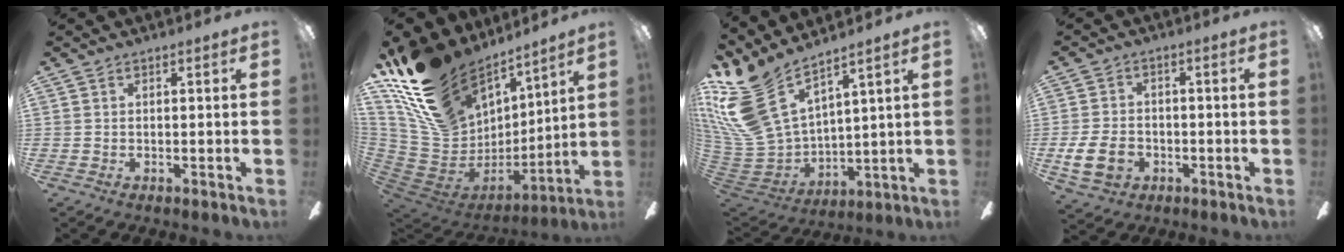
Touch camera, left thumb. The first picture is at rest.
{"total": 23.7, "force": [16.9, 13.1, 10.0], "torque": [-0.208, -0.104, 0.334]}
{"total": 17.4, "force": [11.3, 8.3, 10.3], "torque": [-0.254, -0.083, 0.206]}
{"total": 9.4, "force": [-2.8, 7.0, 5.6], "torque": [-0.121, 0.011, -0.050]}